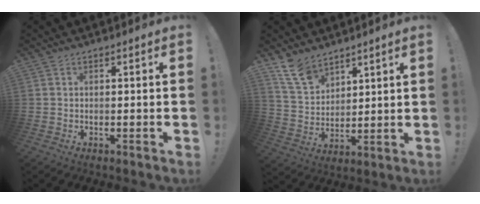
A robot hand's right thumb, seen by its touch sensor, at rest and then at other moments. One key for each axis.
{"total": 11.5, "fx": 8.8, "fy": 6.2, "fz": 4.1, "tx": -0.093, "ty": -0.050, "tz": 0.175}